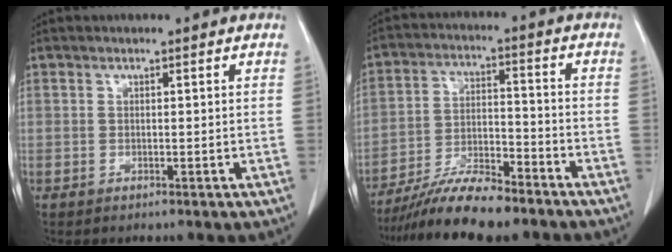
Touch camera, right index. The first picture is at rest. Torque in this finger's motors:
{"motor_torque": [0.83, -0.78, 0.59, 0.14]}